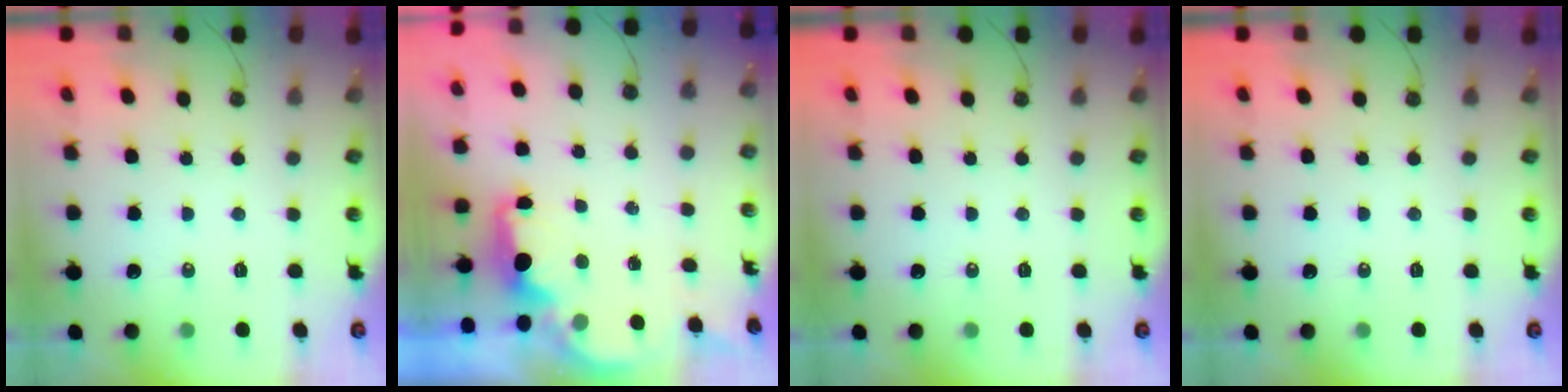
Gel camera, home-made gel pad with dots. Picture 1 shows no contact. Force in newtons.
{"total": 2.2, "press": 2.1, "slide": 0.8}
{"total": 0.0}
{"total": 0.0}